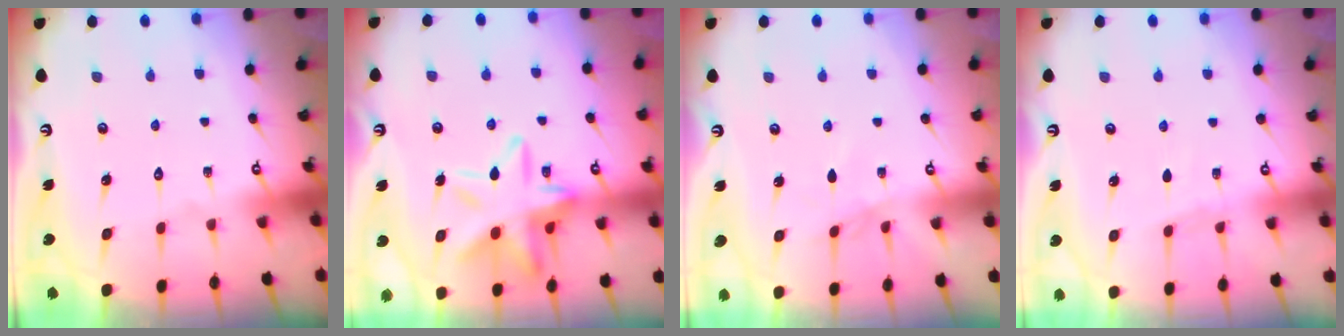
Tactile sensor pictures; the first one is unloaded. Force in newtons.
{"total": 15.6, "press": 15.6, "slide": 1.3}
{"total": 3.6, "press": 3.6, "slide": 0.5}
{"total": 2.7, "press": 2.6, "slide": 0.4}